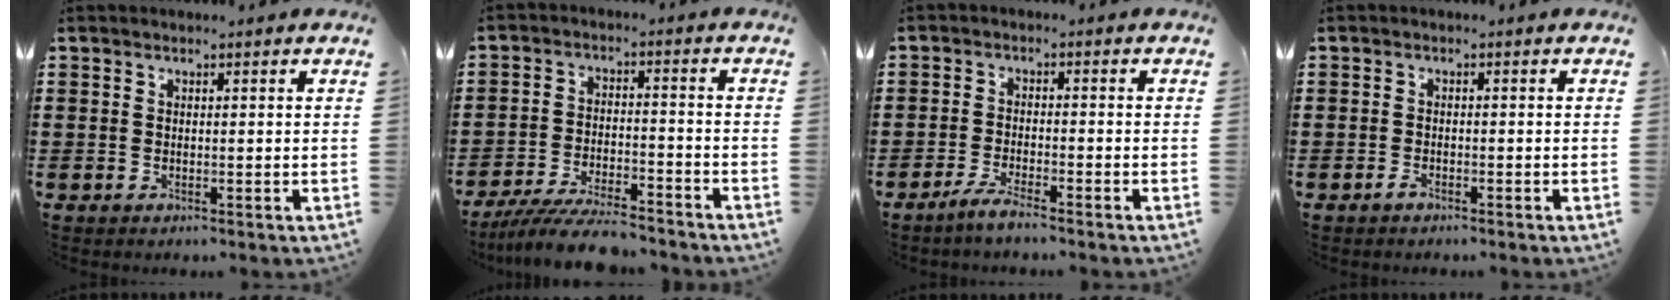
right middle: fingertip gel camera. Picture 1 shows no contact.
{"total": 7.7, "force": [-7.1, 0.9, 2.7], "torque": [-0.052, 0.008, -0.136]}
{"total": 3.1, "force": [-2.8, 0.2, 1.4], "torque": [-0.031, 0.003, -0.056]}
{"total": 1.3, "force": [-1.1, 0.5, 0.6], "torque": [-0.014, -0.002, -0.021]}